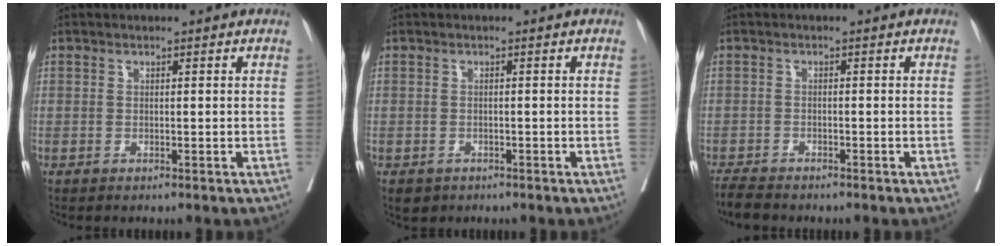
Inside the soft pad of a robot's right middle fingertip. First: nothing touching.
{"total": 1.9, "force": [-1.3, 1.3, 0.4], "torque": [-0.012, -0.002, -0.016]}
{"total": 3.6, "force": [-3.4, 0.4, 1.2], "torque": [-0.023, -0.015, -0.061]}